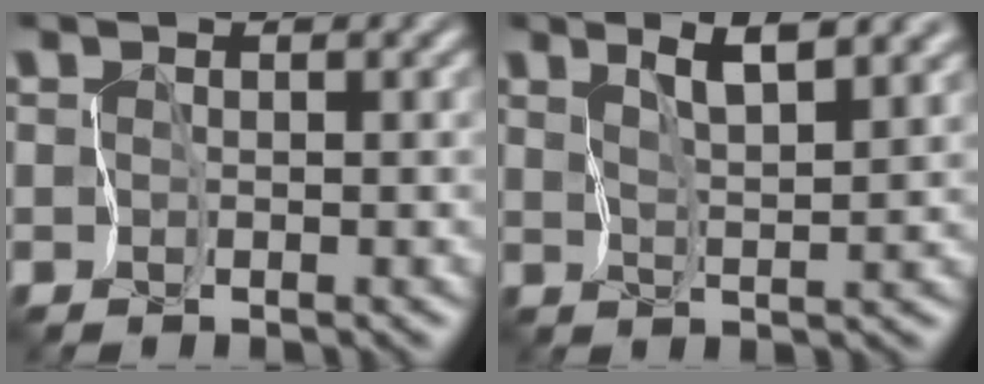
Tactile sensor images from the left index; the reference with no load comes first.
{"total": 4.1, "force": [3.0, 0.3, 2.8], "torque": [-0.050, 0.005, 0.059]}